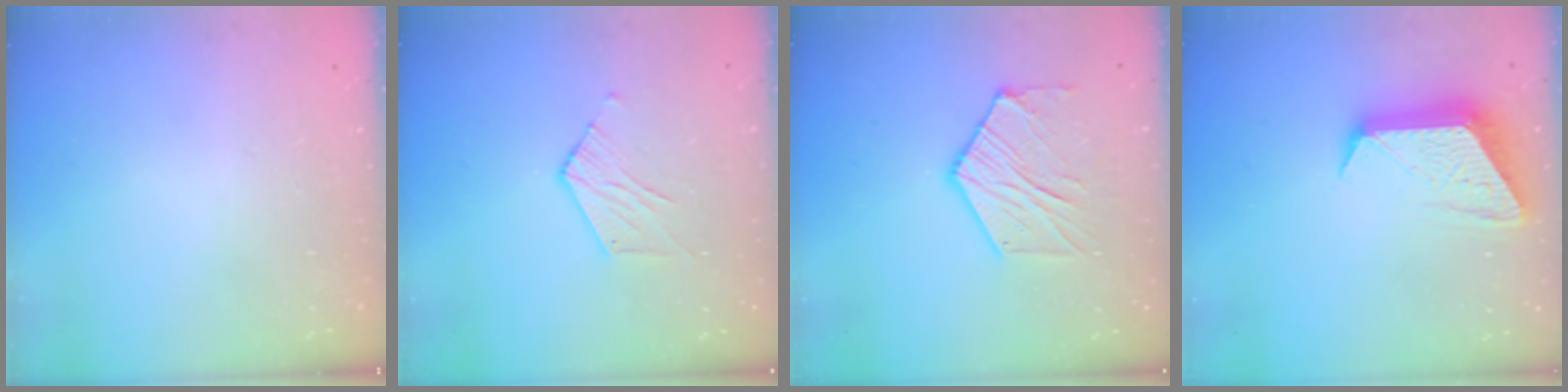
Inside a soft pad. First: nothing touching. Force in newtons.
{"total": 5.4, "press": 5.4, "slide": 0.4}
{"total": 11.4, "press": 11.4, "slide": 0.9}
{"total": 12.3, "press": 12.3, "slide": 1.1}